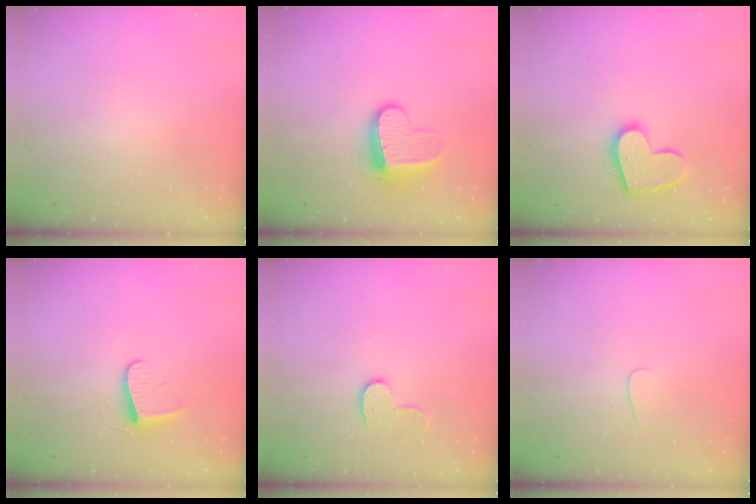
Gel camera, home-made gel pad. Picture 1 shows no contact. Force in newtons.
{"total": 10.3, "press": 10.3, "slide": 0.4}
{"total": 14.6, "press": 14.6, "slide": 1.1}
{"total": 7.1, "press": 7.1, "slide": 0.5}
{"total": 8.2, "press": 8.2, "slide": 0.3}
{"total": 2.8, "press": 2.8, "slide": 0.3}